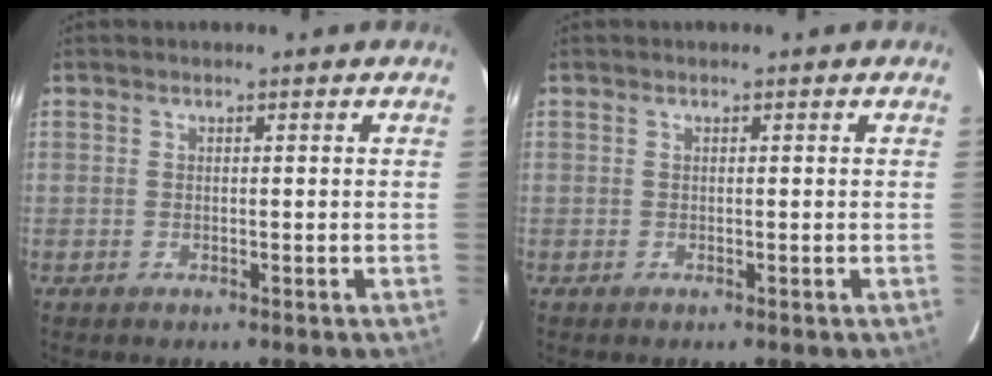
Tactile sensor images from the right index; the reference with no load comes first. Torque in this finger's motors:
{"motor_torque": [-0.05, 0.00, 0.03, 0.00]}